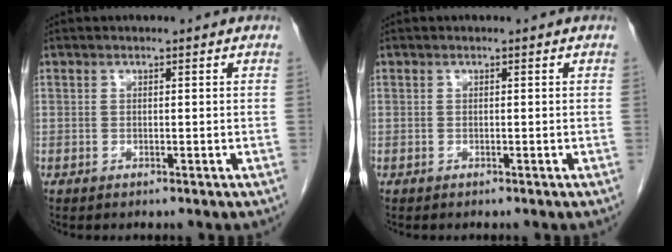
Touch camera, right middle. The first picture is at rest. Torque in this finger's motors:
{"motor_torque": [0.09, -0.03, -0.02, 0.01]}